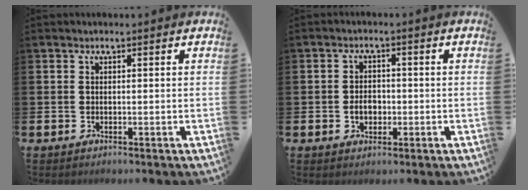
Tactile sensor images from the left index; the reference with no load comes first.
{"total": 2.8, "force": [-0.7, 2.1, 1.7], "torque": [-0.017, -0.001, -0.019]}